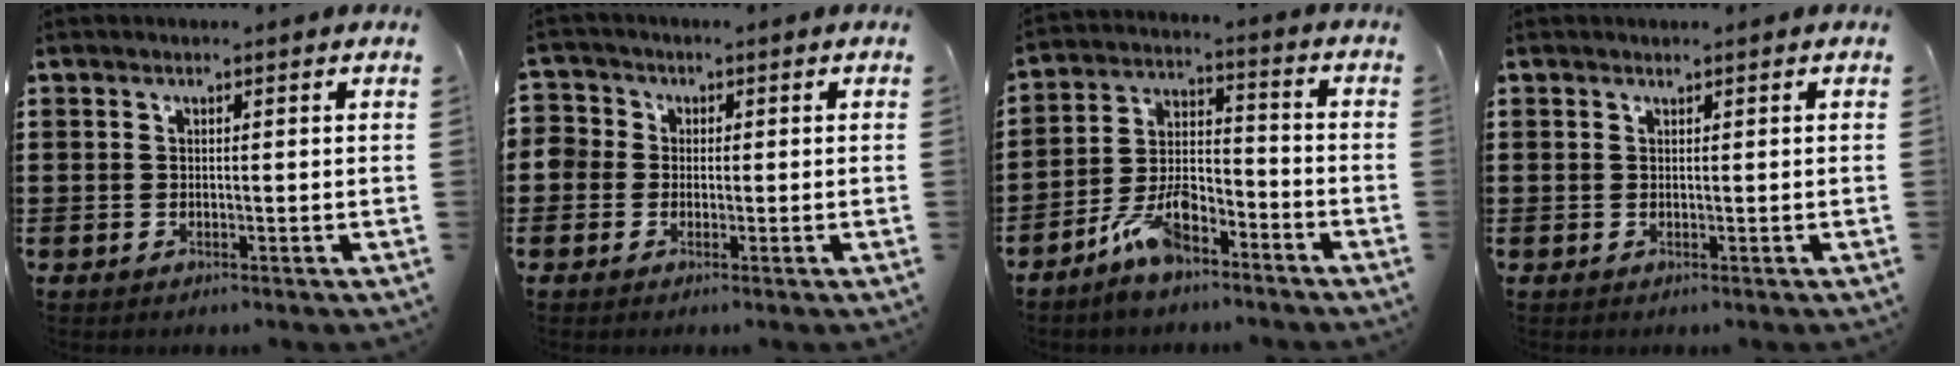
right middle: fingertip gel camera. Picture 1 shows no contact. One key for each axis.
{"total": 2.8, "fx": -0.3, "fy": 2.8, "fz": -0.3, "tx": -0.012, "ty": 0.008, "tz": -0.011}
{"total": 8.6, "fx": -6.5, "fy": 3.2, "fz": 4.5, "tx": -0.093, "ty": 0.013, "tz": -0.125}
{"total": 0.6, "fx": 0.4, "fy": 0.4, "fz": -0.1, "tx": 0.000, "ty": 0.003, "tz": 0.008}